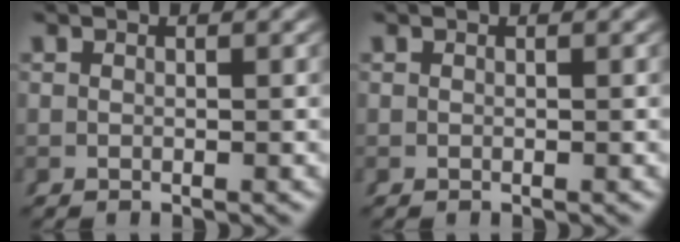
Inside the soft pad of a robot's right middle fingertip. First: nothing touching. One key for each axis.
{"total": 0.0}